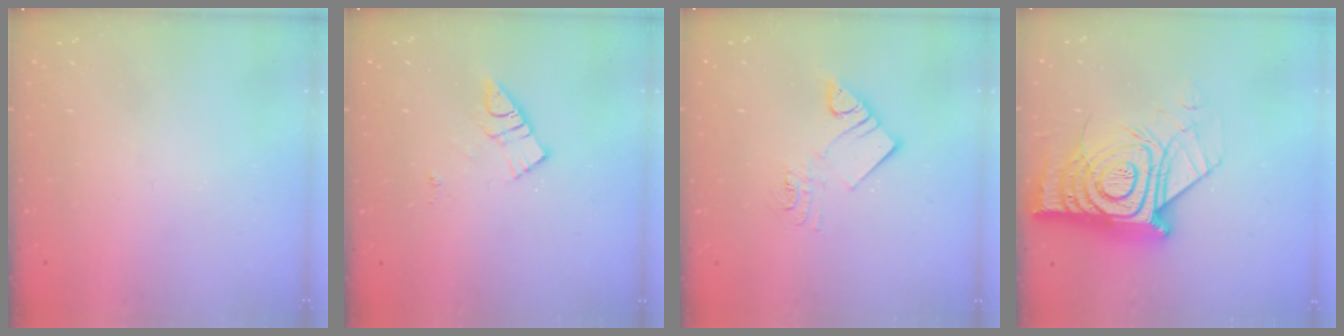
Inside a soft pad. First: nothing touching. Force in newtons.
{"total": 9.3, "press": 9.3, "slide": 0.5}
{"total": 9.1, "press": 9.1, "slide": 0.5}
{"total": 22.0, "press": 21.9, "slide": 1.7}